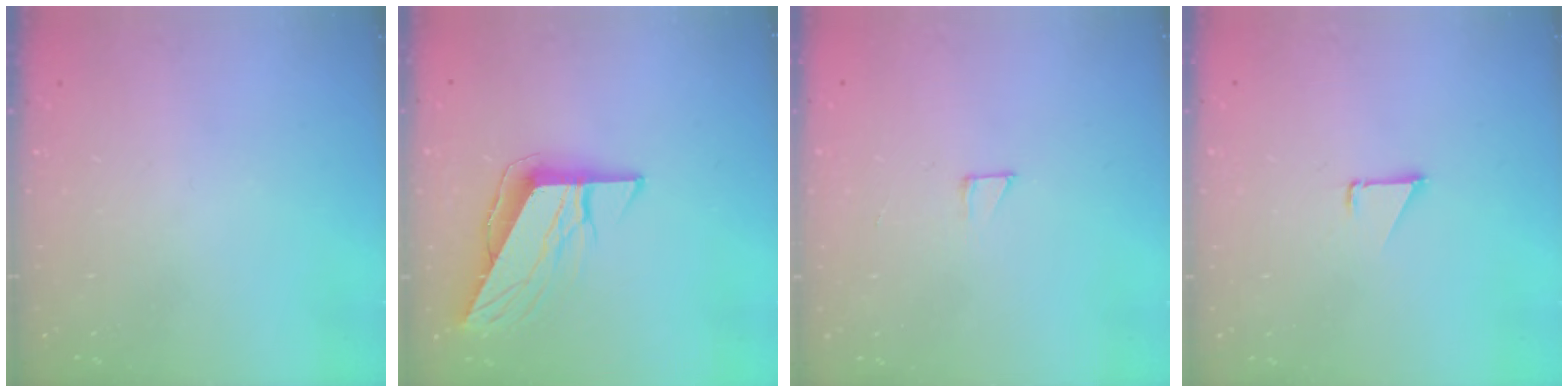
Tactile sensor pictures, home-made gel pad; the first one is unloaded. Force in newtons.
{"total": 9.4, "press": 9.4, "slide": 1.0}
{"total": 2.6, "press": 2.6, "slide": 0.1}
{"total": 1.1, "press": 1.1, "slide": 0.1}